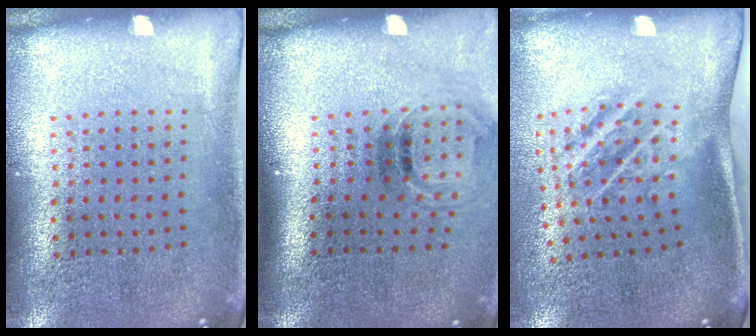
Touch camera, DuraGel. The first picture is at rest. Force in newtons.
{"total": 1.2, "press": 0.9, "slide": 0.8}
{"total": 1.9, "press": 1.2, "slide": 1.5}